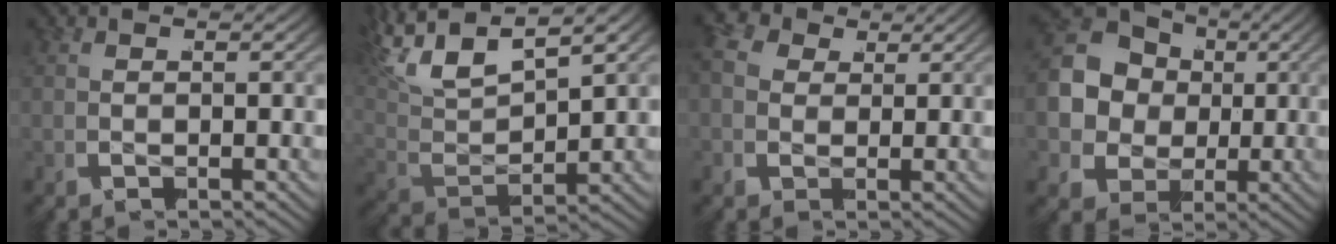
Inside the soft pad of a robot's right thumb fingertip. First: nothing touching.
{"total": 8.2, "force": [2.2, 5.5, 5.7], "torque": [-0.155, -0.011, 0.040]}
{"total": 5.2, "force": [1.0, 4.4, 2.6], "torque": [-0.062, -0.011, 0.012]}
{"total": 11.5, "force": [1.5, 9.5, 6.4], "torque": [-0.173, -0.018, 0.023]}